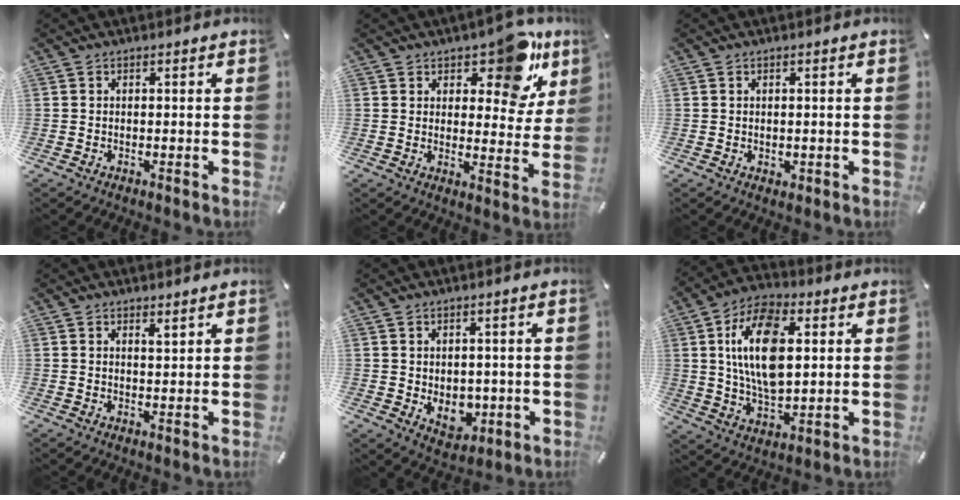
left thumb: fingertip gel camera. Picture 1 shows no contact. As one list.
[{"total": 12.8, "force": [8.6, 5.8, 7.5], "torque": [-0.084, -0.065, 0.146]}, {"total": 0.9, "force": [0.2, 0.9, 0.2], "torque": [-0.004, 0.004, 0.003]}, {"total": 1.9, "force": [1.6, 0.5, 0.7], "torque": [-0.007, -0.008, 0.029]}, {"total": 5.7, "force": [-0.1, 4.9, 3.0], "torque": [-0.013, -0.005, 0.001]}, {"total": 16.6, "force": [3.7, 9.4, 13.2], "torque": [-0.263, 0.000, 0.063]}]